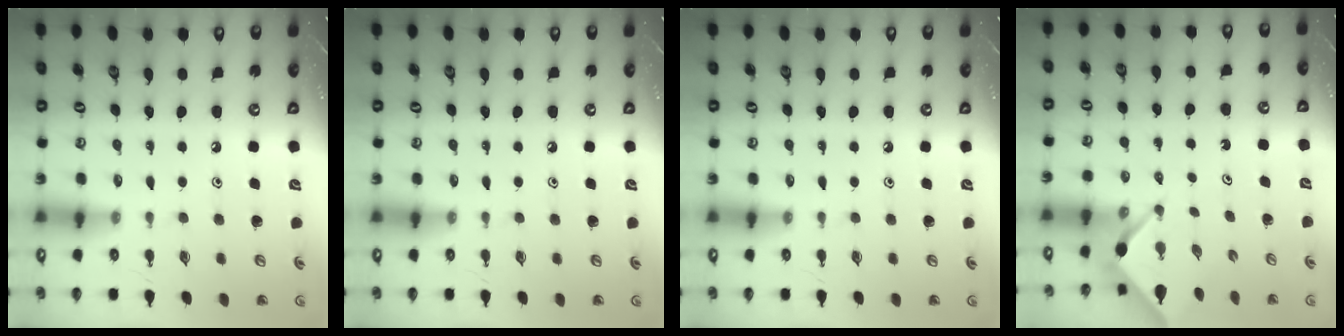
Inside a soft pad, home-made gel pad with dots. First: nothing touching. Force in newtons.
{"total": 0.0}
{"total": 0.0}
{"total": 2.5, "press": 2.5, "slide": 0.3}